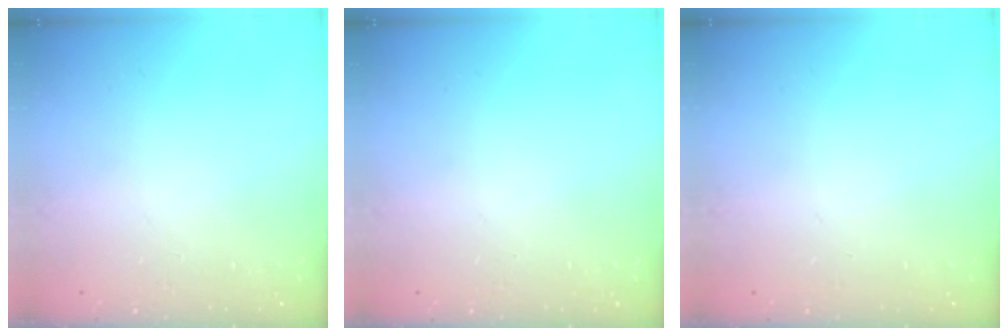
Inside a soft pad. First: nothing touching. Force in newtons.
{"total": 0.0}
{"total": 0.0}